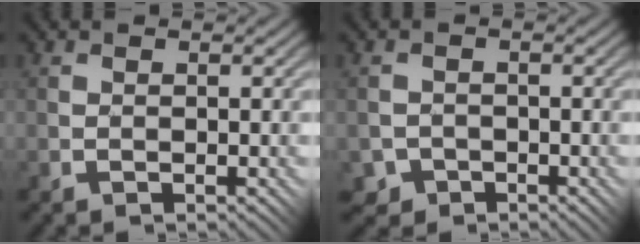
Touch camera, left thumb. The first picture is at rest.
{"total": 2.7, "force": [-1.7, 2.1, -0.2], "torque": [0.009, 0.002, -0.033]}